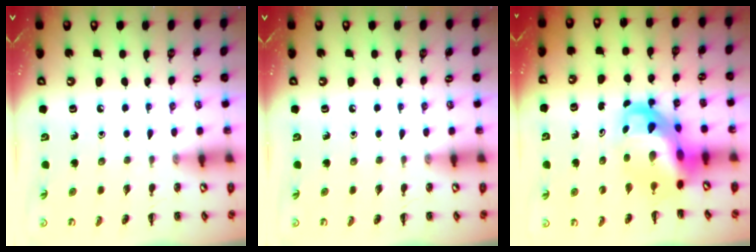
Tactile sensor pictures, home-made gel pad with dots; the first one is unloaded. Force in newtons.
{"total": 0.0}
{"total": 7.9, "press": 7.5, "slide": 2.3}